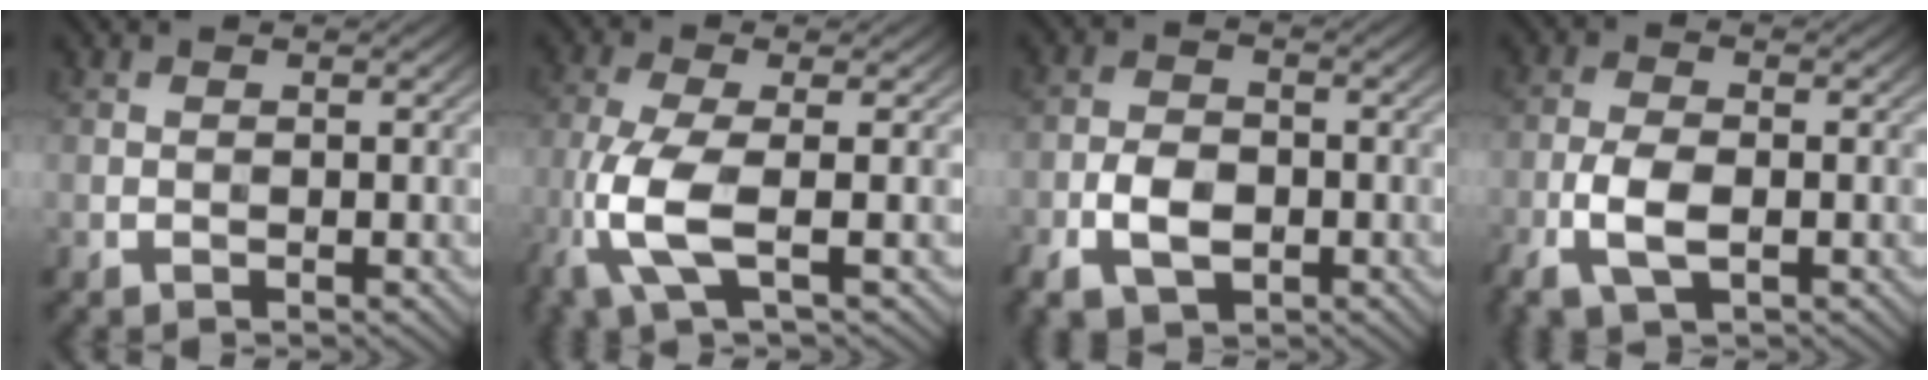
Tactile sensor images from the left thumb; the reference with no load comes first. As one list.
[{"total": 7.7, "force": [-2.5, 2.2, 6.9], "torque": [-0.166, -0.001, -0.063]}, {"total": 5.7, "force": [-2.4, 3.4, 3.8], "torque": [-0.081, -0.006, -0.052]}, {"total": 5.7, "force": [-2.3, 2.6, 4.5], "torque": [-0.106, -0.004, -0.052]}]